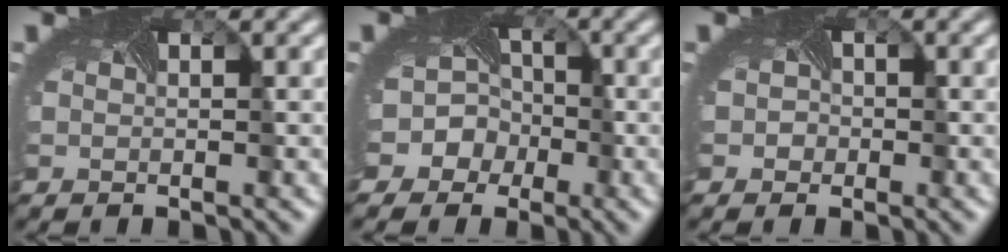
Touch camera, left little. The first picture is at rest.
{"total": 7.9, "force": [-3.1, 6.9, 2.2], "torque": [-0.034, 0.008, -0.076]}
{"total": 1.7, "force": [-0.4, 1.6, 0.6], "torque": [0.008, 0.002, -0.009]}